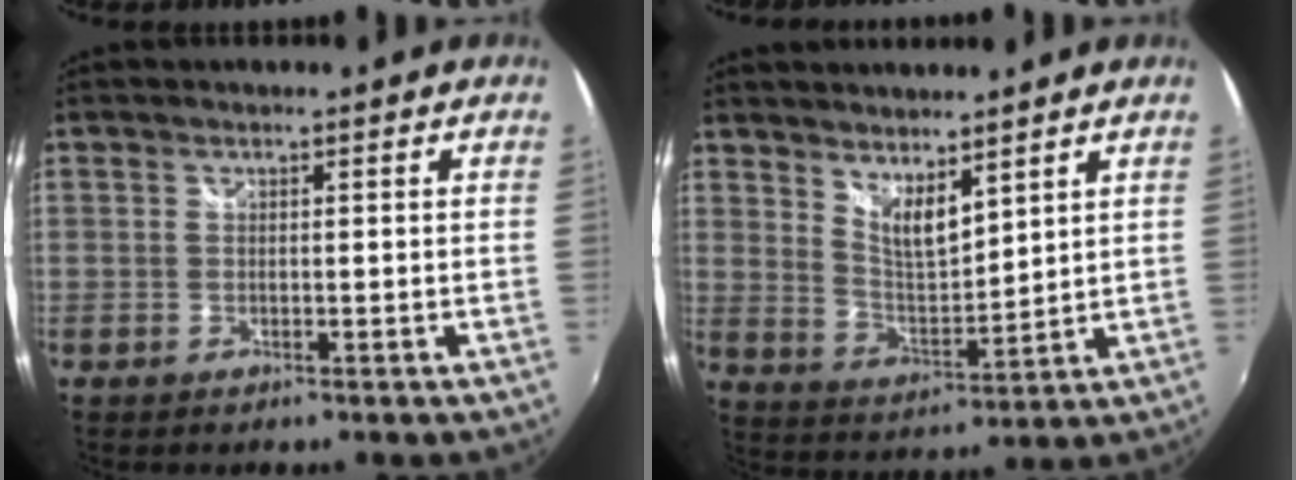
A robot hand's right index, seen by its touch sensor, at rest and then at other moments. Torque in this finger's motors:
{"motor_torque": [-0.05, 0.14, 0.00, 0.01]}